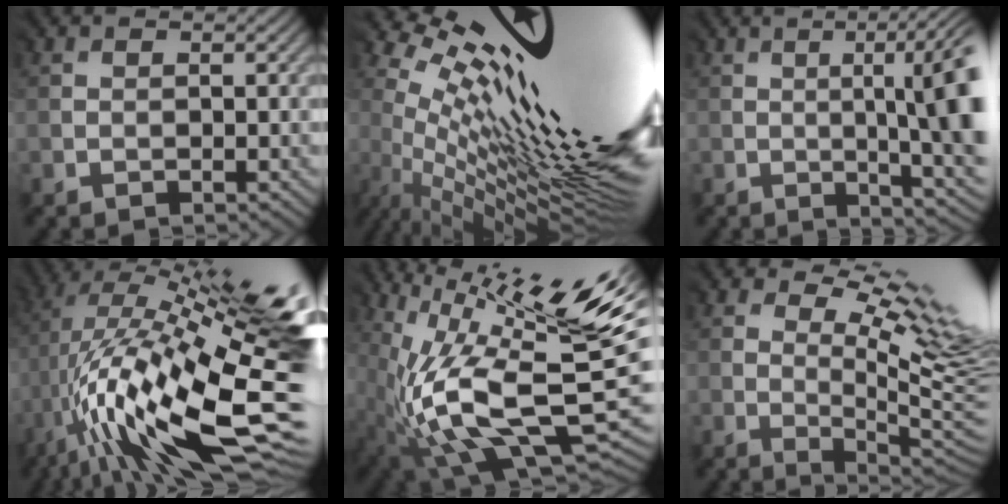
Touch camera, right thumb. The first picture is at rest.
{"total": 18.4, "force": [5.7, 4.2, 16.9], "torque": [-0.226, 0.015, 0.099]}
{"total": 11.0, "force": [-0.3, 3.2, 10.5], "torque": [-0.119, 0.006, 0.003]}
{"total": 18.6, "force": [-0.8, 6.6, 17.4], "torque": [-0.295, -0.005, 0.002]}
{"total": 15.7, "force": [2.2, 5.2, 14.7], "torque": [-0.267, -0.008, 0.045]}
{"total": 10.9, "force": [4.4, 3.4, 9.4], "torque": [-0.176, 0.011, 0.075]}